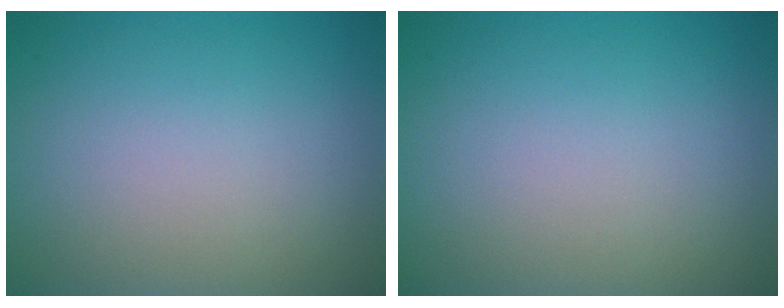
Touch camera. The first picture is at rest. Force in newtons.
{"total": 0.0}